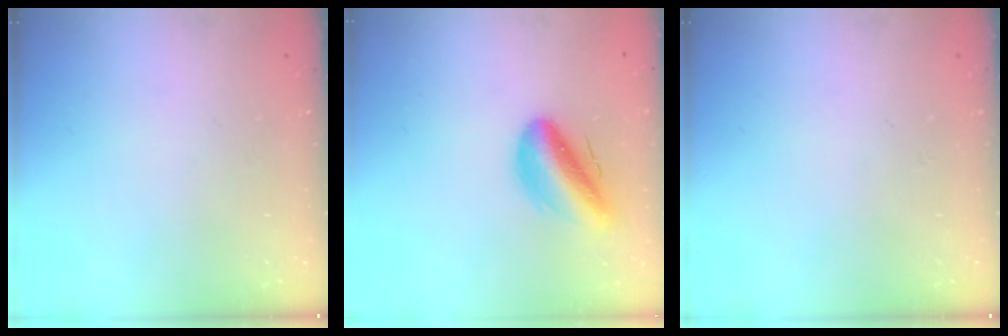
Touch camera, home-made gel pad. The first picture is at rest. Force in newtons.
{"total": 11.5, "press": 11.0, "slide": 3.2}
{"total": 0.0}